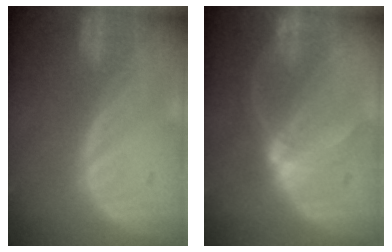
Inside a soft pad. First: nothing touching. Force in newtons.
{"total": 5.6, "press": 5.6, "slide": 0.4}